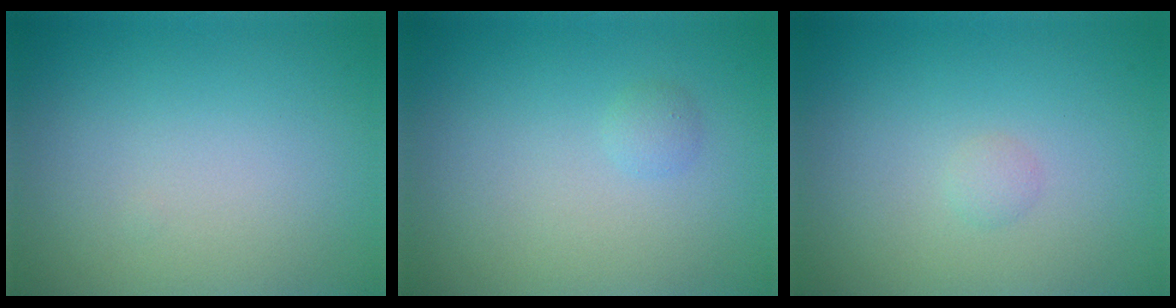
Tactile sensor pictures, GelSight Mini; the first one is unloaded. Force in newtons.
{"total": 0.8, "press": 0.8, "slide": 0.0}
{"total": 0.7, "press": 0.7, "slide": 0.0}